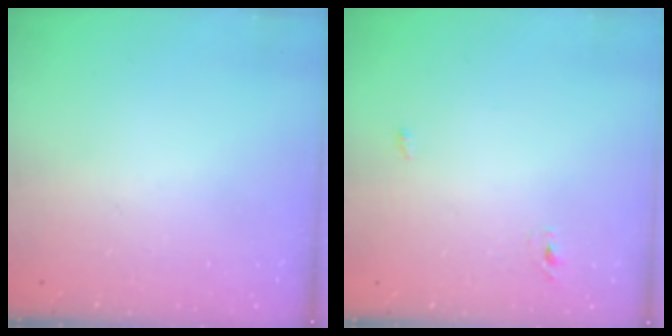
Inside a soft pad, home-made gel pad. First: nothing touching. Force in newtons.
{"total": 2.3, "press": 2.1, "slide": 1.0}